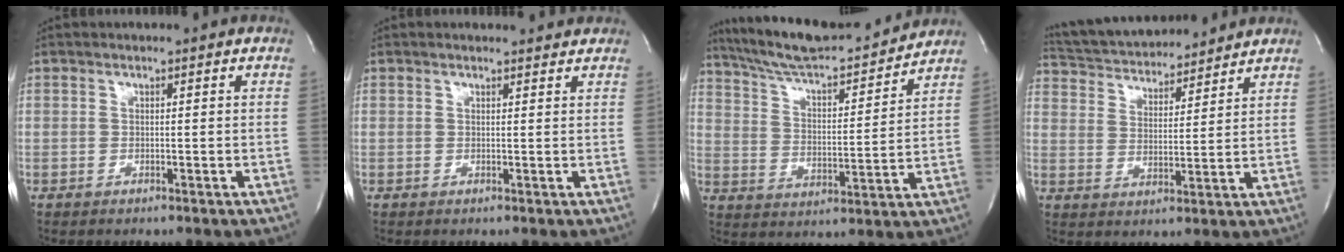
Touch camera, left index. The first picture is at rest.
{"total": 2.5, "force": [2.4, 0.4, 0.4], "torque": [-0.016, 0.002, 0.024]}
{"total": 17.9, "force": [16.5, 1.9, 6.8], "torque": [-0.119, 0.010, 0.262]}
{"total": 15.9, "force": [14.8, 3.1, 5.0], "torque": [-0.091, 0.029, 0.240]}